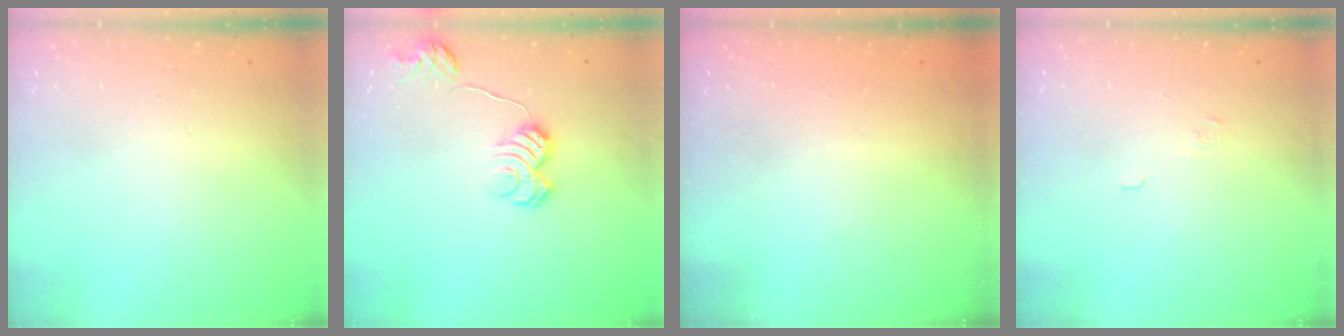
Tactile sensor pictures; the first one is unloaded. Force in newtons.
{"total": 10.9, "press": 10.8, "slide": 0.8}
{"total": 2.5, "press": 2.3, "slide": 0.8}
{"total": 2.1, "press": 2.1, "slide": 0.3}